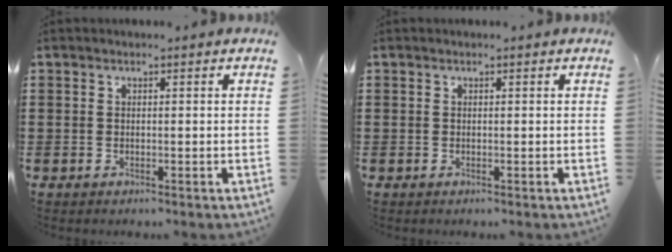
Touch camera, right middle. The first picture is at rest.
{"total": 0.0}